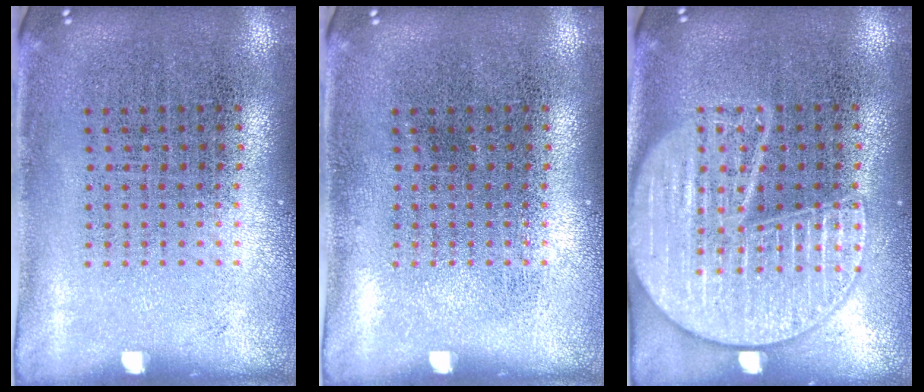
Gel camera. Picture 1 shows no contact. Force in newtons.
{"total": 0.0}
{"total": 2.7, "press": 2.7, "slide": 0.2}